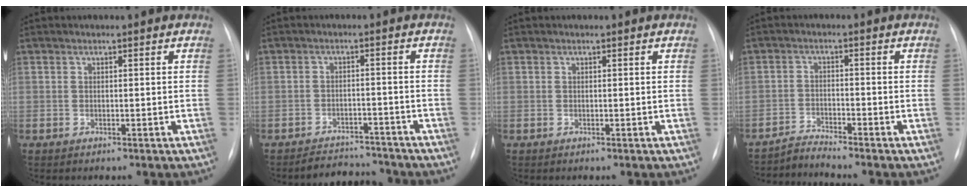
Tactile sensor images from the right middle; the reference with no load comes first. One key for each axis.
{"total": 6.0, "fx": -5.8, "fy": 1.6, "fz": 0.1, "tx": 0.004, "ty": 0.009, "tz": -0.084}
{"total": 0.0}
{"total": 3.1, "fx": -2.8, "fy": -1.0, "fz": -0.6, "tx": 0.008, "ty": -0.019, "tz": -0.054}